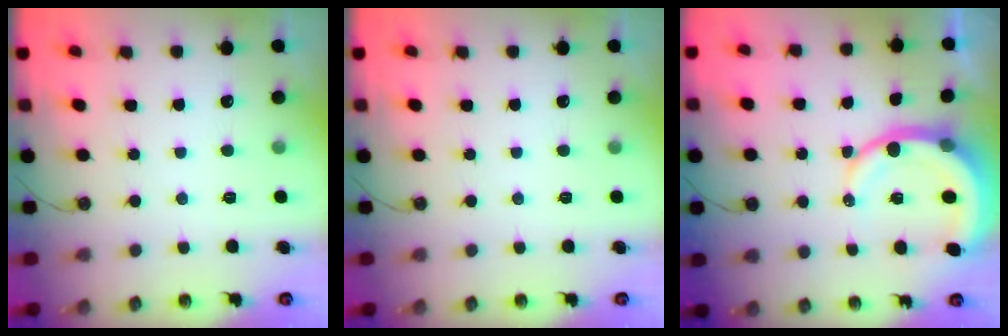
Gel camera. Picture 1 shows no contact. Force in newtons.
{"total": 0.0}
{"total": 10.1, "press": 10.0, "slide": 1.3}